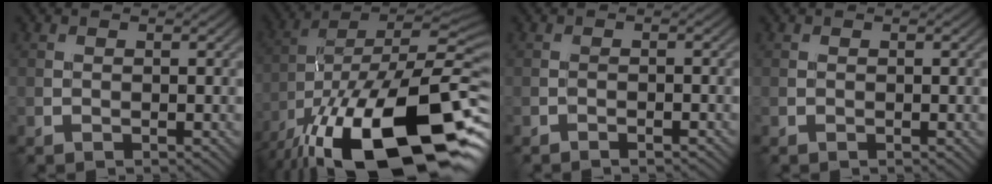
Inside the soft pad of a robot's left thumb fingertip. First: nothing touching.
{"total": 21.2, "force": [-12.1, 8.1, 15.4], "torque": [-0.240, -0.010, -0.191]}
{"total": 0.9, "force": [-0.8, 0.1, 0.5], "torque": [-0.005, 0.004, -0.017]}
{"total": 0.0}